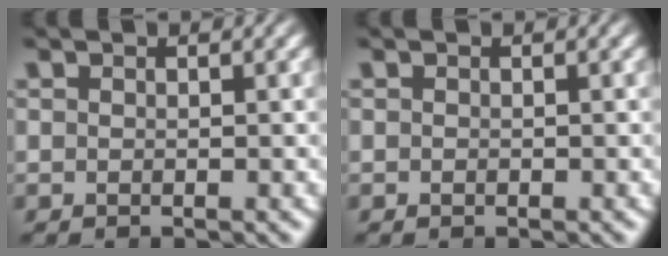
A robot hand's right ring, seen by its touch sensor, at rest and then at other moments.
{"total": 0.0}